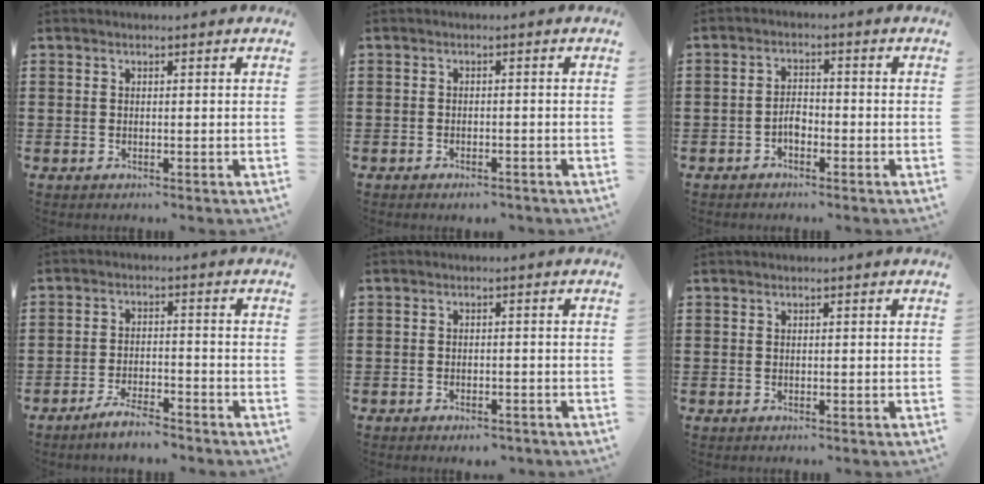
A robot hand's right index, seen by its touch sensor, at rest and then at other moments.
{"total": 1.4, "force": [-1.3, 0.2, 0.3], "torque": [-0.011, 0.000, -0.027]}
{"total": 2.5, "force": [-1.2, 1.4, 1.6], "torque": [-0.035, 0.005, -0.025]}
{"total": 4.3, "force": [-4.0, 0.4, 1.5], "torque": [-0.033, 0.005, -0.079]}
{"total": 1.7, "force": [-1.6, 0.4, 0.3], "torque": [-0.012, -0.001, -0.033]}
{"total": 0.0}